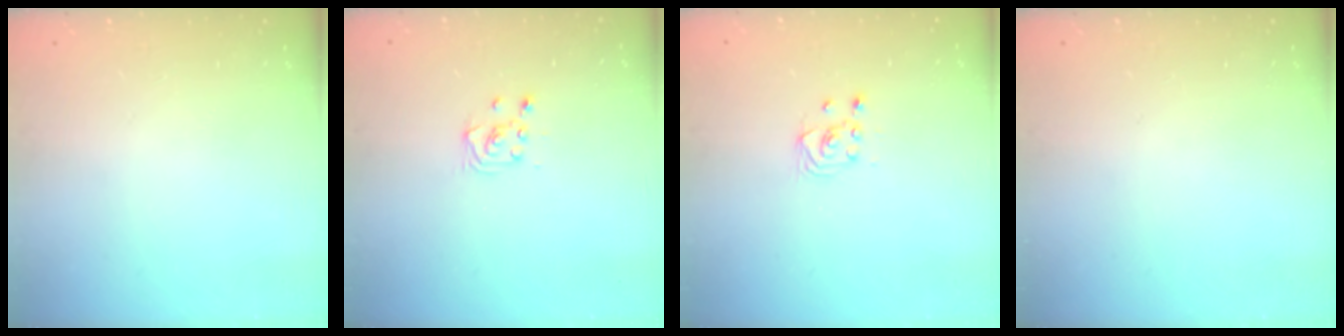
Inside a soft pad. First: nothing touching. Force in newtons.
{"total": 3.4, "press": 3.4, "slide": 0.4}
{"total": 2.5, "press": 2.2, "slide": 1.1}
{"total": 0.0}